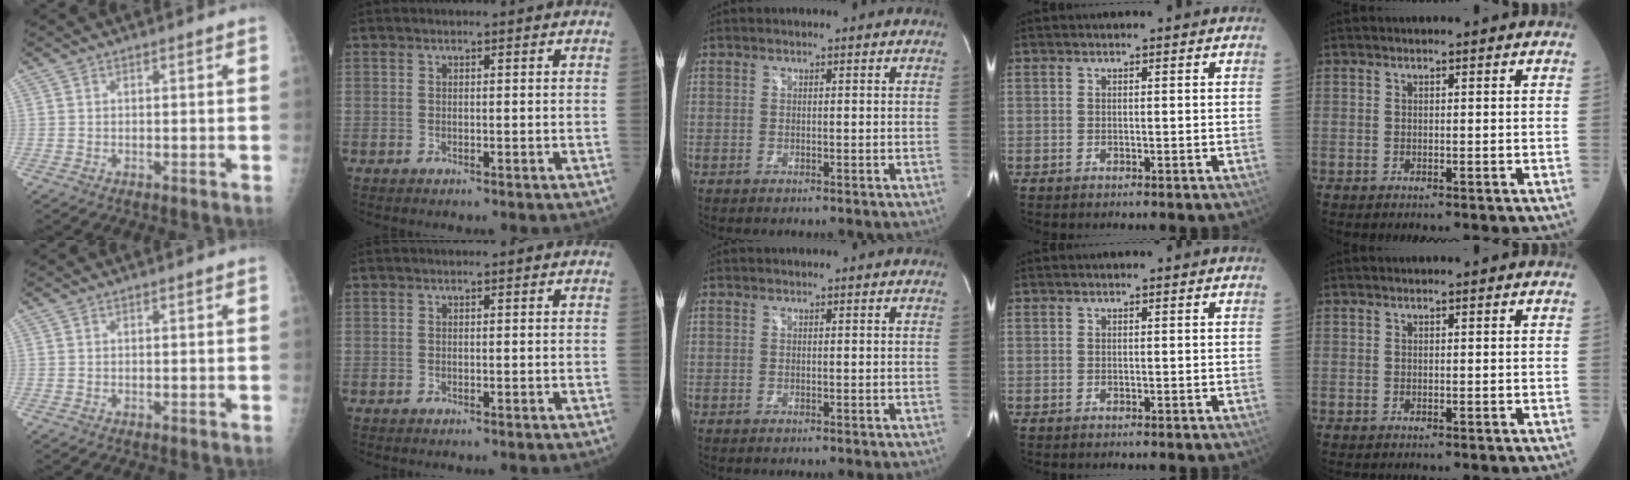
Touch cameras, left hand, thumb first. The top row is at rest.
{}